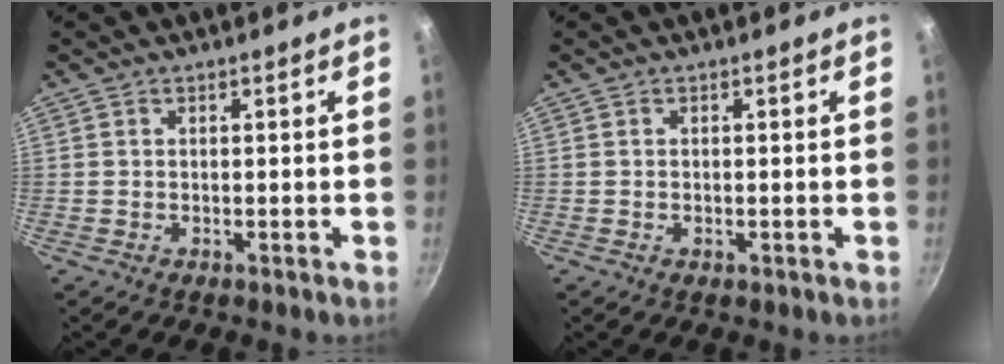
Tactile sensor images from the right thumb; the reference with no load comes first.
{"total": 0.6, "force": [-0.2, 0.3, 0.4], "torque": [-0.006, 0.000, -0.005]}